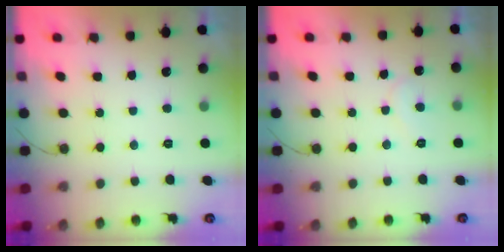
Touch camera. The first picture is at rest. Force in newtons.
{"total": 6.1, "press": 6.1, "slide": 0.5}